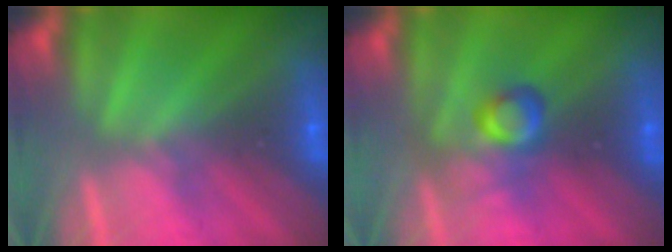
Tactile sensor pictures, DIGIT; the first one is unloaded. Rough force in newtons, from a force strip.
{"total": 2.8}